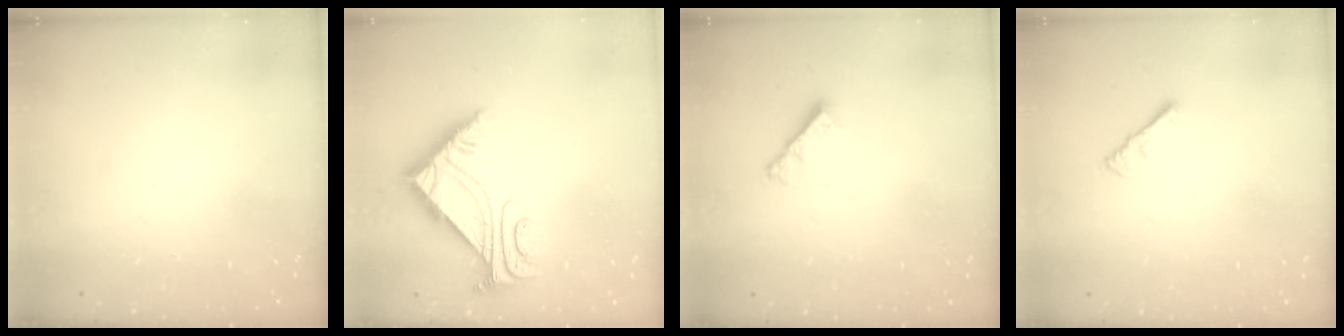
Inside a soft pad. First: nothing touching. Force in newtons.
{"total": 7.2, "press": 7.1, "slide": 0.9}
{"total": 3.8, "press": 3.8, "slide": 0.2}
{"total": 1.3, "press": 1.2, "slide": 0.4}